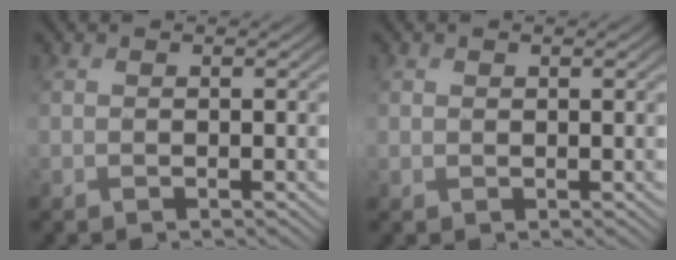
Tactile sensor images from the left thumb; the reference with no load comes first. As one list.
[{"total": 0.7, "force": [0.6, 0.2, -0.2], "torque": [0.003, 0.001, 0.014]}]